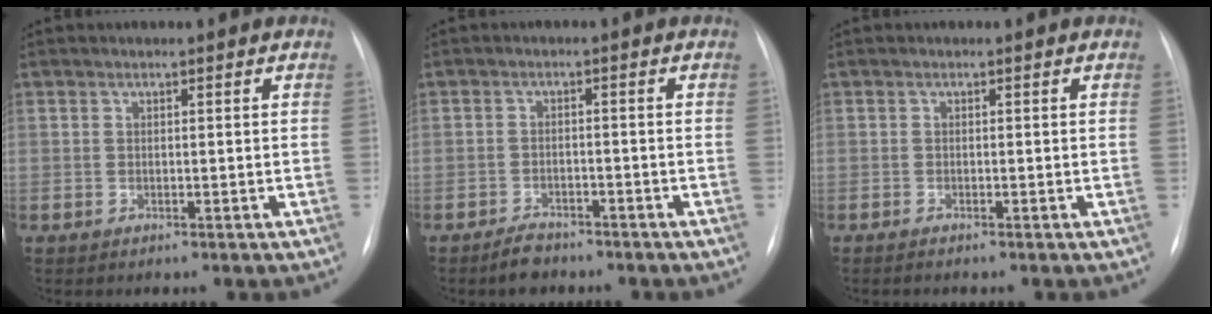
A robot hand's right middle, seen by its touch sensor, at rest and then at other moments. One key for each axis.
{"total": 3.0, "fx": -2.5, "fy": 1.3, "fz": 1.0, "tx": -0.022, "ty": 0.001, "tz": -0.038}
{"total": 0.6, "fx": -0.5, "fy": -0.1, "fz": 0.4, "tx": -0.007, "ty": 0.000, "tz": -0.006}